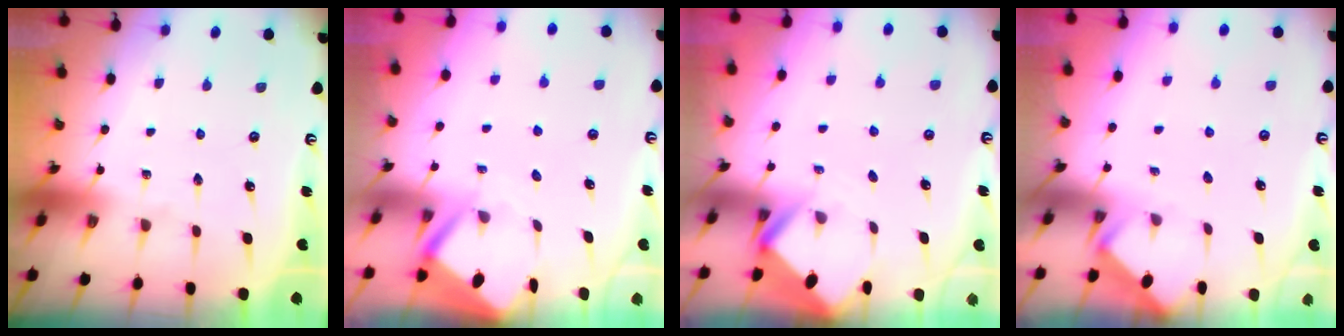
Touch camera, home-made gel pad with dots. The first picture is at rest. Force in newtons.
{"total": 3.5, "press": 3.4, "slide": 0.3}
{"total": 2.7, "press": 2.7, "slide": 0.1}
{"total": 1.7, "press": 1.7, "slide": 0.2}